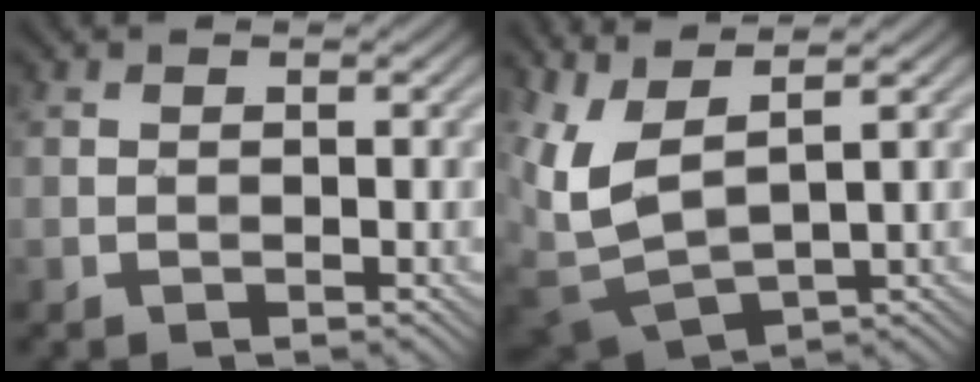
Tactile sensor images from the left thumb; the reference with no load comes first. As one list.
[{"total": 8.5, "force": [4.2, 3.2, 6.6], "torque": [-0.182, 0.000, 0.091]}]